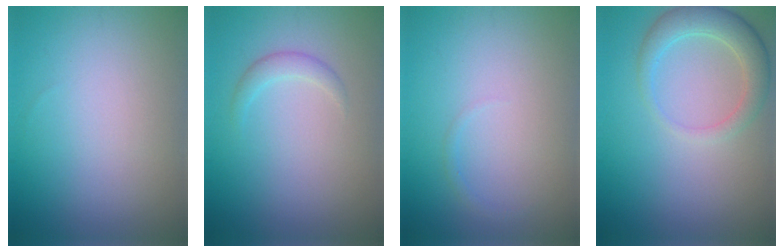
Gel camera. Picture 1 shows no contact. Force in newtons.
{"total": 1.4, "press": 1.4, "slide": 0.1}
{"total": 0.5, "press": 0.5, "slide": 0.1}
{"total": 3.6, "press": 3.5, "slide": 0.5}